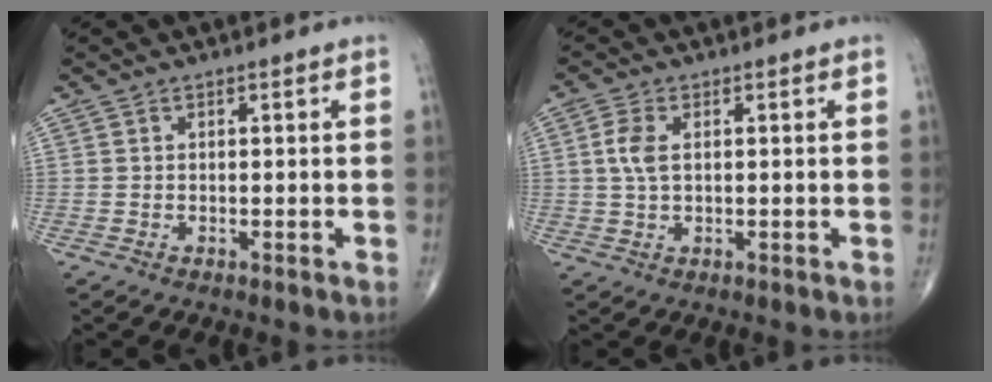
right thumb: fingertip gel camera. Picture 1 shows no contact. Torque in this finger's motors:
{"motor_torque": [-0.10, 0.14, -0.02, -0.02, 0.10]}